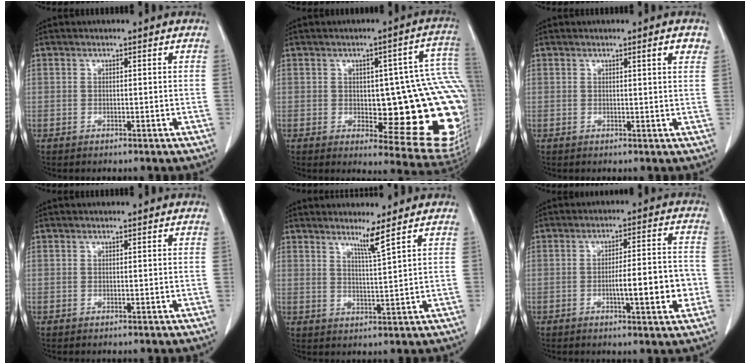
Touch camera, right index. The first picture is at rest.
{"total": 21.7, "force": [-1.6, 5.9, 20.8], "torque": [-0.165, 0.021, 0.001]}
{"total": 2.2, "force": [1.3, 0.0, 1.8], "torque": [-0.023, -0.002, 0.014]}
{"total": 0.0}
{"total": 3.5, "force": [2.5, -1.3, 2.1], "torque": [-0.038, -0.018, 0.050]}
{"total": 8.7, "force": [-2.3, 1.2, 8.3], "torque": [-0.126, 0.011, -0.031]}